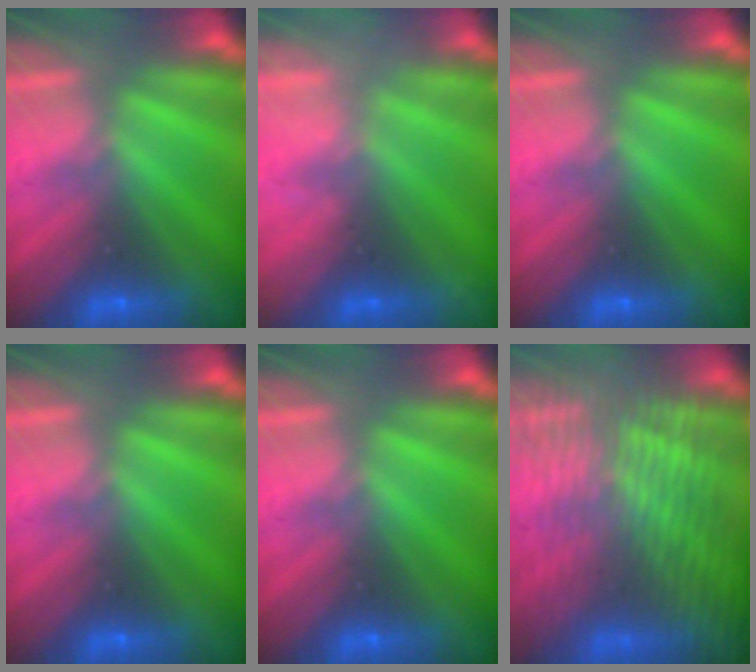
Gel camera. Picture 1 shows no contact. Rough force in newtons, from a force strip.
{"total": 2.3}
{"total": 0.0}
{"total": 0.0}
{"total": 0.0}
{"total": 7.6}